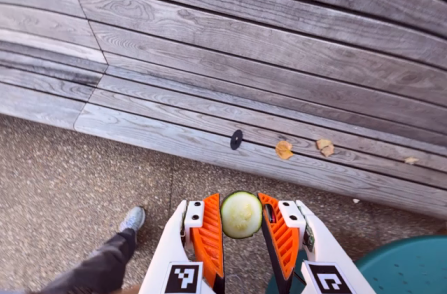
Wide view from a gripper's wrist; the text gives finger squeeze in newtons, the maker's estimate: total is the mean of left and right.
{"total": 7.8, "left": 7.8, "right": 7.7}